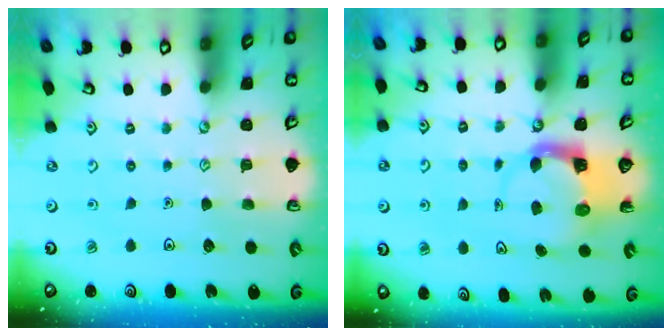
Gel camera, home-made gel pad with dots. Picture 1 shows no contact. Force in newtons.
{"total": 3.7, "press": 3.6, "slide": 0.6}